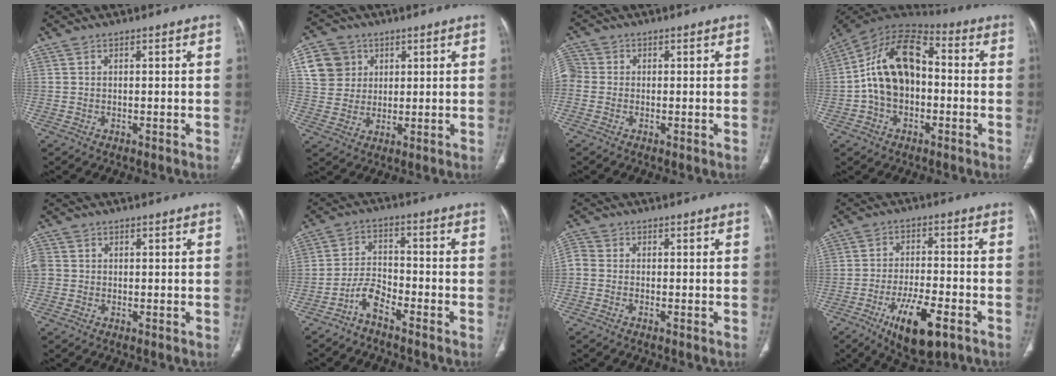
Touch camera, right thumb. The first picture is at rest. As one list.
[{"total": 8.5, "force": [2.8, 7.7, 2.3], "torque": [-0.020, 0.001, 0.056]}, {"total": 5.5, "force": [-0.5, 4.7, 2.7], "torque": [-0.072, 0.014, -0.017]}, {"total": 15.7, "force": [-0.8, 10.2, 11.9], "torque": [-0.197, 0.044, -0.025]}, {"total": 3.3, "force": [-0.3, 3.1, 1.3], "torque": [-0.025, 0.010, -0.007]}, {"total": 4.9, "force": [-3.9, 1.4, 2.6], "torque": [-0.050, 0.032, -0.084]}, {"total": 2.5, "force": [-1.2, 1.7, 1.5], "torque": [-0.039, 0.010, -0.034]}, {"total": 12.5, "force": [-6.5, 4.5, 9.7], "torque": [-0.161, 0.018, -0.100]}]